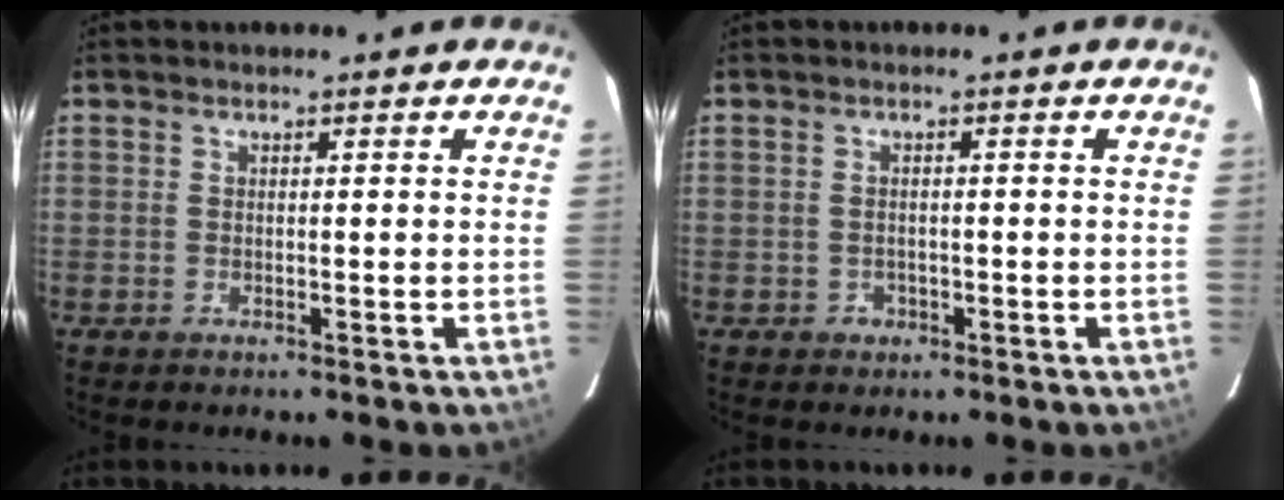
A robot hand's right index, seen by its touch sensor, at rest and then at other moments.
{"total": 1.8, "force": [-0.8, 1.6, 0.2], "torque": [-0.003, 0.005, -0.009]}